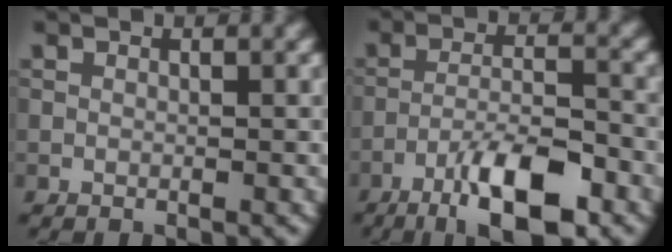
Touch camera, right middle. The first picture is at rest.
{"total": 7.8, "force": [-4.8, 1.8, 5.9], "torque": [-0.102, 0.006, -0.085]}